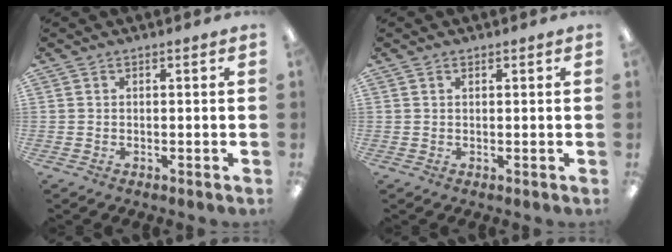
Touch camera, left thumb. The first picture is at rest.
{"total": 0.7, "force": [0.5, 0.4, 0.3], "torque": [-0.007, 0.003, 0.008]}